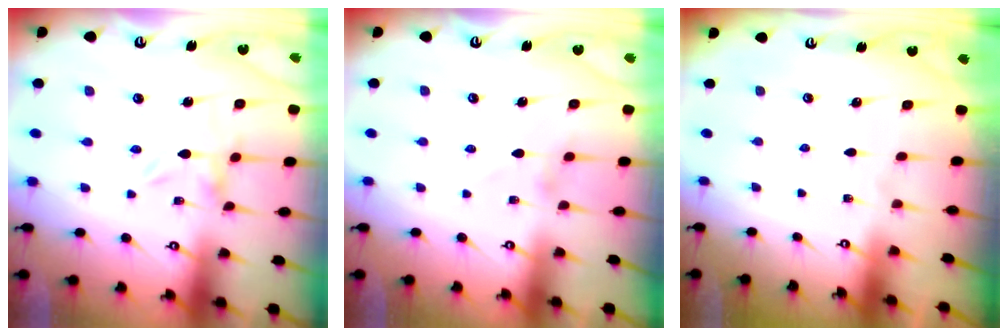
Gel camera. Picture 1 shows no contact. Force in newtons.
{"total": 0.6, "press": 0.5, "slide": 0.3}
{"total": 0.0}